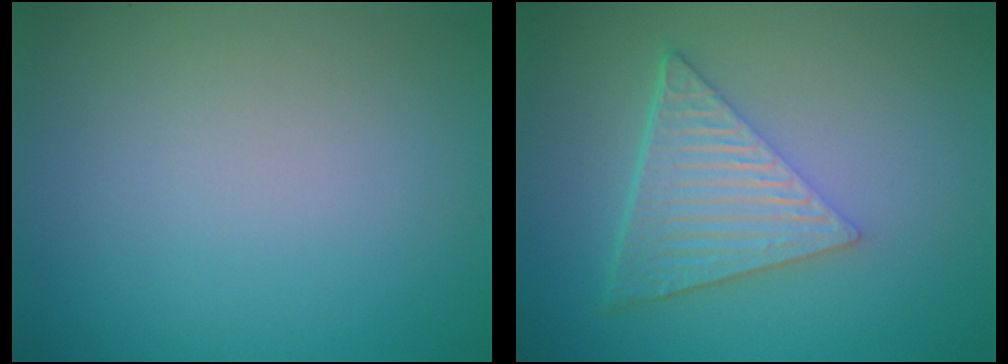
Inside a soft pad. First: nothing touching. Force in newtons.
{"total": 6.4, "press": 4.4, "slide": 4.6}